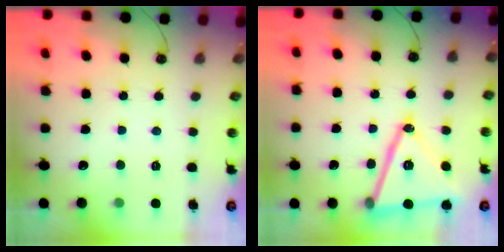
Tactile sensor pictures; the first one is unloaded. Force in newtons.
{"total": 19.0, "press": 18.6, "slide": 3.5}